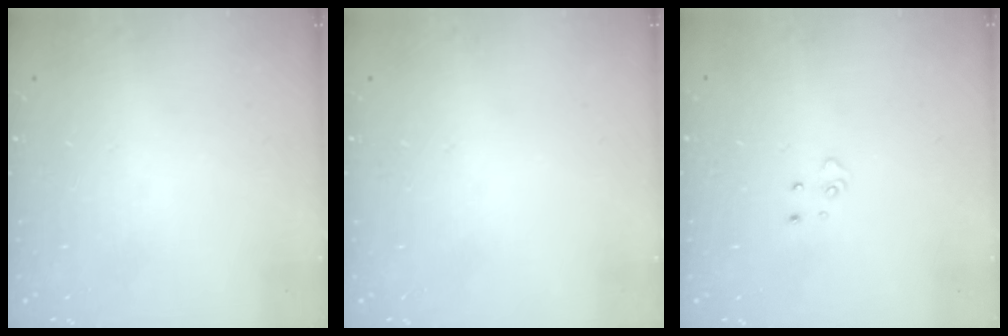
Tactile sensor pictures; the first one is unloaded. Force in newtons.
{"total": 0.0}
{"total": 3.8, "press": 3.8, "slide": 0.4}